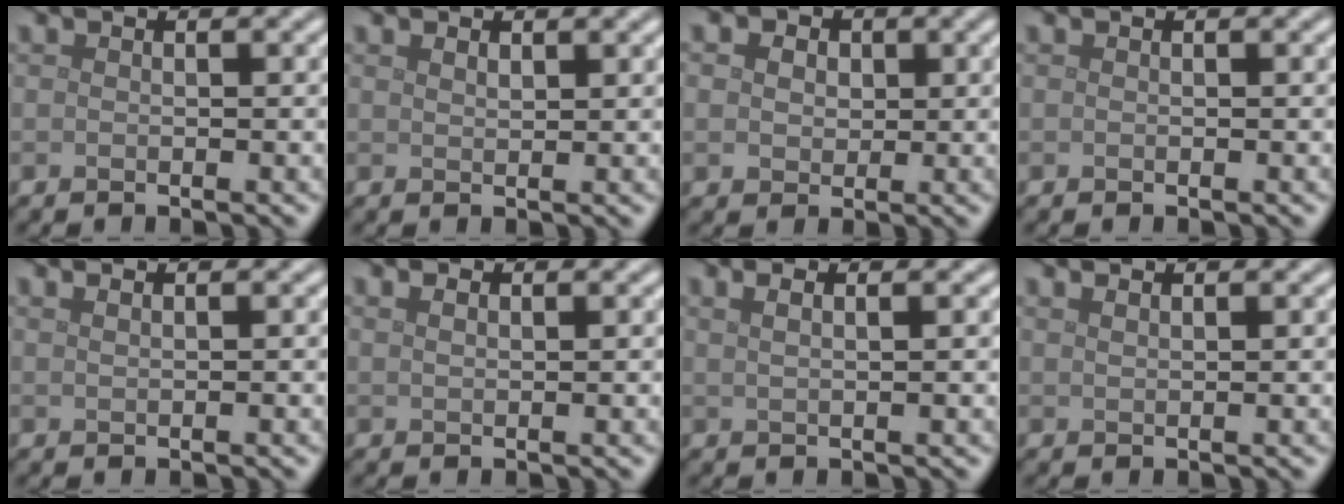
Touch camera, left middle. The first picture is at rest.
{"total": 0.9, "force": [0.7, 0.3, 0.4], "torque": [-0.010, -0.002, 0.015]}
{"total": 6.0, "force": [2.5, 4.5, 3.1], "torque": [-0.054, 0.025, 0.009]}
{"total": 0.0}
{"total": 1.2, "force": [0.9, 0.4, 0.7], "torque": [-0.007, -0.004, 0.011]}
{"total": 1.0, "force": [0.7, 0.5, 0.6], "torque": [-0.015, 0.000, 0.015]}
{"total": 2.9, "force": [1.6, 1.3, 2.1], "torque": [-0.018, 0.008, 0.002]}
{"total": 1.3, "force": [1.1, 0.4, 0.6], "torque": [-0.006, 0.000, 0.013]}